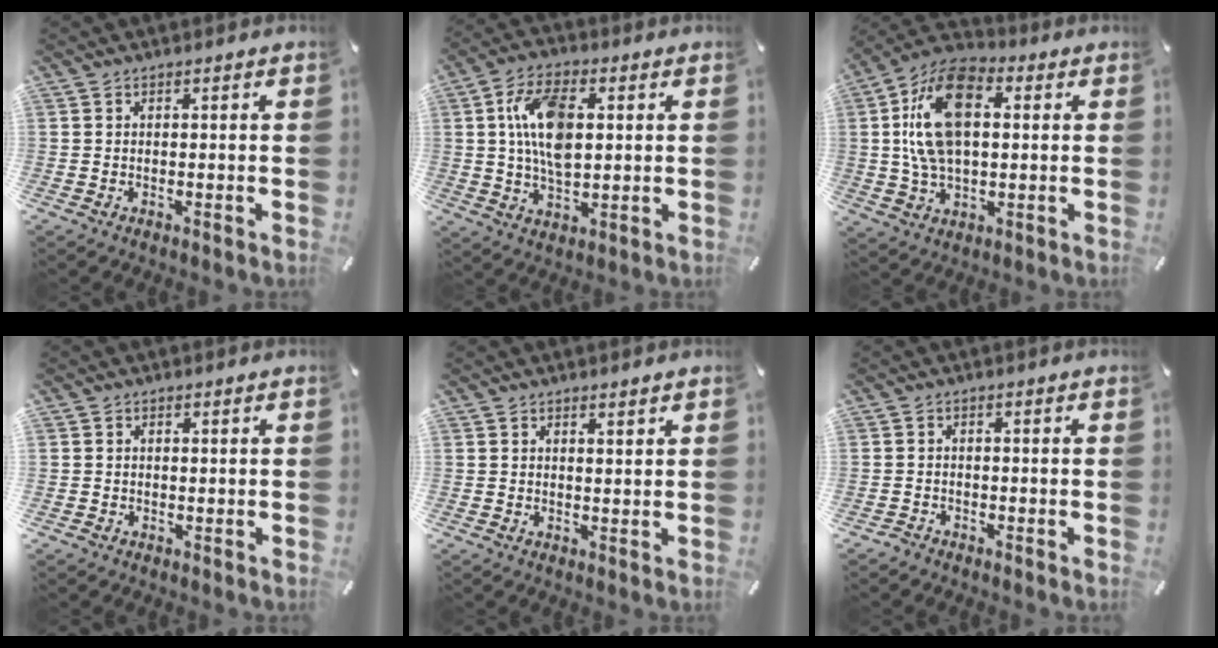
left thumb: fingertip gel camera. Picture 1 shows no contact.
{"total": 12.3, "force": [2.1, 6.9, 10.0], "torque": [-0.198, 0.000, 0.036]}
{"total": 17.6, "force": [2.7, 11.1, 13.4], "torque": [-0.281, 0.003, 0.044]}
{"total": 1.4, "force": [0.0, 1.4, -0.2], "torque": [0.005, 0.004, -0.003]}
{"total": 1.3, "force": [1.2, 0.0, 0.4], "torque": [-0.007, -0.004, 0.023]}
{"total": 1.4, "force": [-1.2, 0.5, 0.2], "torque": [-0.003, 0.006, -0.027]}